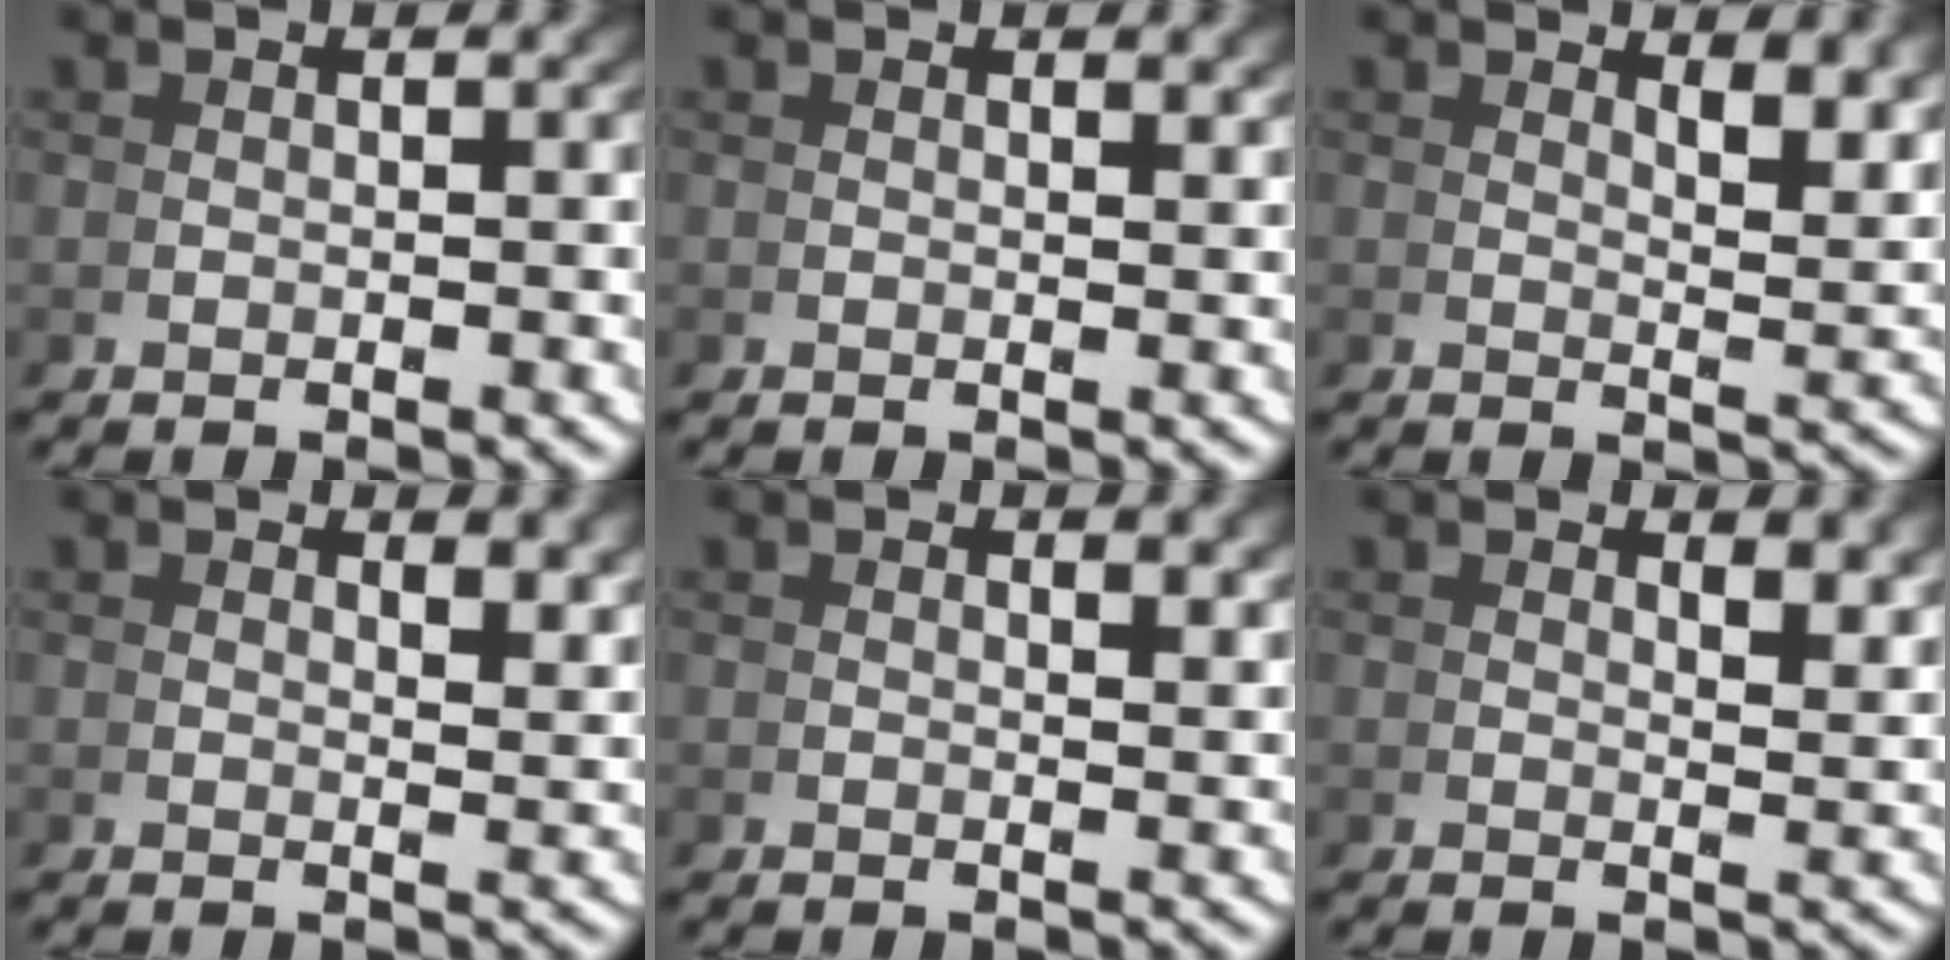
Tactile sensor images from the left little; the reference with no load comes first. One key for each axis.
{"total": 0.7, "fx": 0.6, "fy": 0.0, "fz": 0.3, "tx": -0.006, "ty": -0.004, "tz": 0.012}
{"total": 3.0, "fx": 2.2, "fy": 0.0, "fz": 2.1, "tx": -0.024, "ty": -0.015, "tz": 0.042}
{"total": 1.8, "fx": 1.6, "fy": 0.0, "fz": 0.9, "tx": -0.012, "ty": -0.011, "tz": 0.029}
{"total": 1.0, "fx": 0.9, "fy": -0.1, "fz": 0.5, "tx": -0.006, "ty": -0.005, "tz": 0.016}
{"total": 2.1, "fx": 1.8, "fy": 0.0, "fz": 1.1, "tx": -0.014, "ty": -0.012, "tz": 0.033}